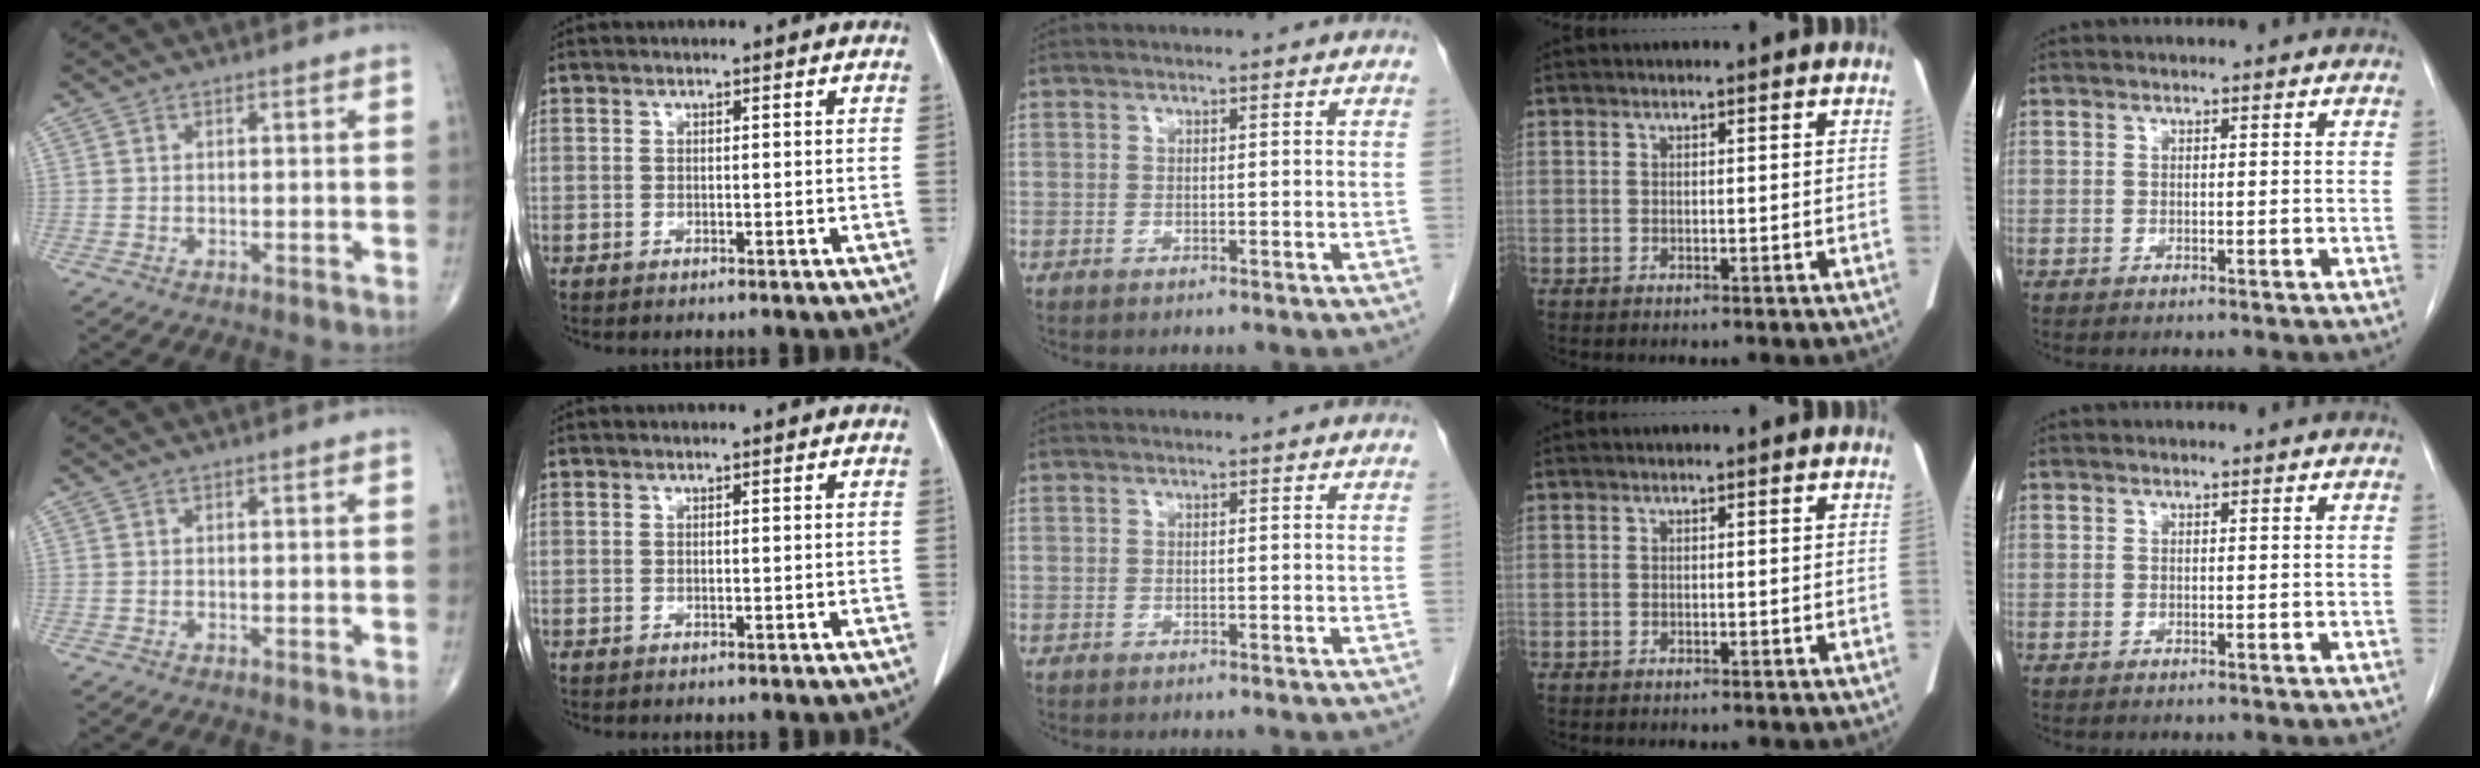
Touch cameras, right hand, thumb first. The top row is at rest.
{}